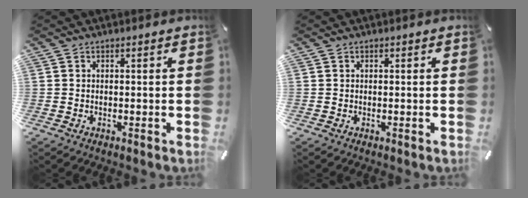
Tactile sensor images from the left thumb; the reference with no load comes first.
{"total": 0.0}